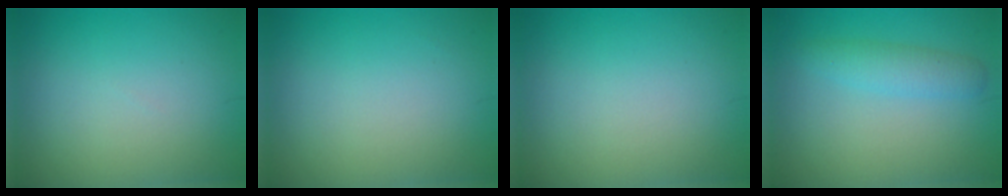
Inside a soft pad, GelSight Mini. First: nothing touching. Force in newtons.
{"total": 0.0}
{"total": 0.0}
{"total": 2.5, "press": 2.5, "slide": 0.0}